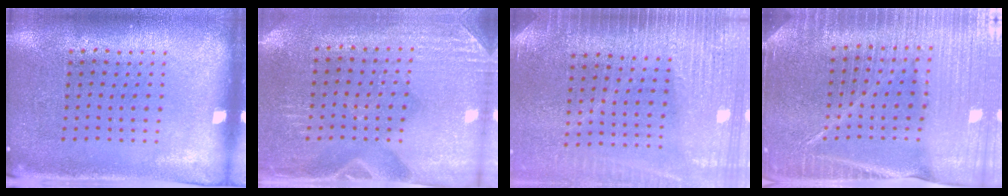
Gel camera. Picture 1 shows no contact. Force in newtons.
{"total": 3.0, "press": 2.8, "slide": 1.0}
{"total": 3.4, "press": 3.1, "slide": 1.5}
{"total": 5.1, "press": 4.6, "slide": 2.2}